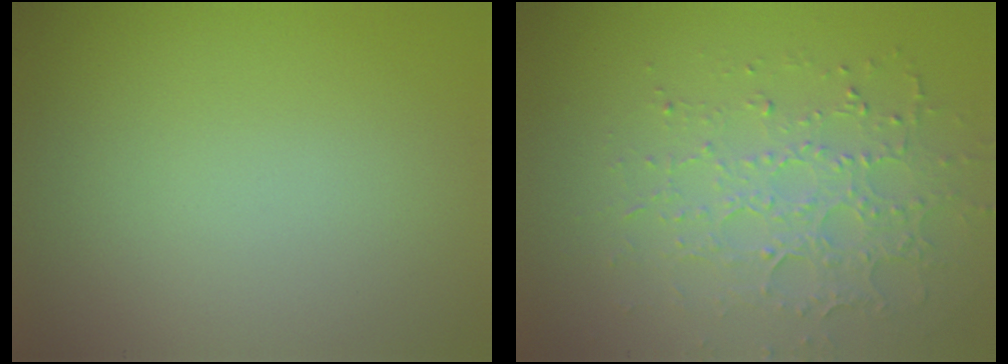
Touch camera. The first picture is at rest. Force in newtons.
{"total": 3.8, "press": 3.6, "slide": 1.2}